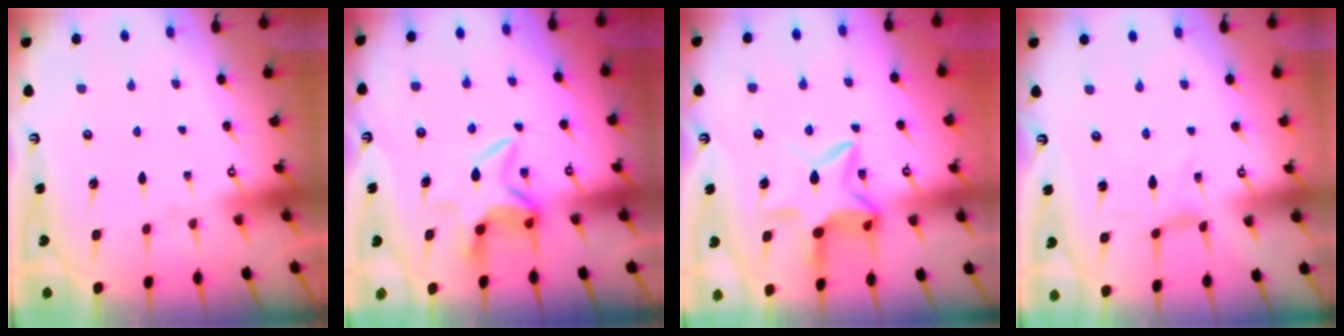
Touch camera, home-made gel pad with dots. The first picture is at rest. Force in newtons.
{"total": 6.7, "press": 6.6, "slide": 1.0}
{"total": 9.9, "press": 9.8, "slide": 1.4}
{"total": 0.0}